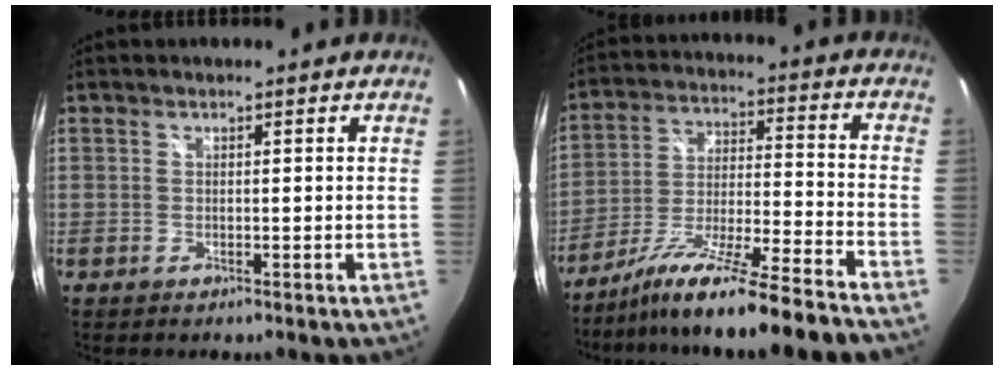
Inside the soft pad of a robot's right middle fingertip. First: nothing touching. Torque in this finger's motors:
{"motor_torque": [2.14, 0.00, 0.55, 0.13]}